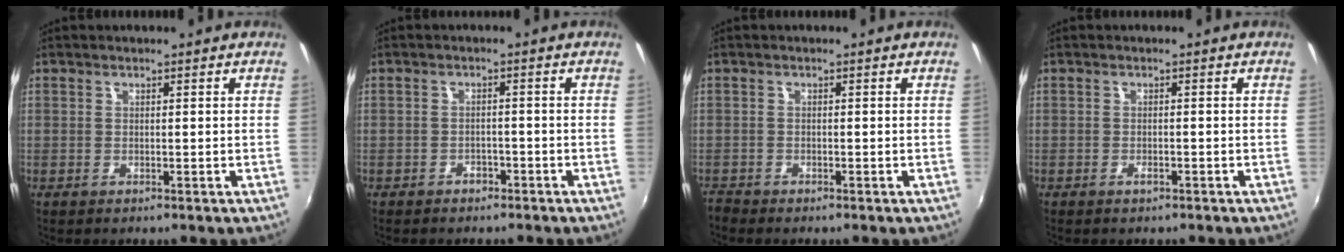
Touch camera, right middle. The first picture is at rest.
{"total": 2.8, "force": [-2.3, 1.5, 0.6], "torque": [-0.021, -0.001, -0.032]}
{"total": 1.9, "force": [-1.8, 0.5, 0.1], "torque": [-0.010, -0.008, -0.040]}
{"total": 1.0, "force": [-0.8, 0.3, 0.5], "torque": [-0.011, 0.000, -0.013]}